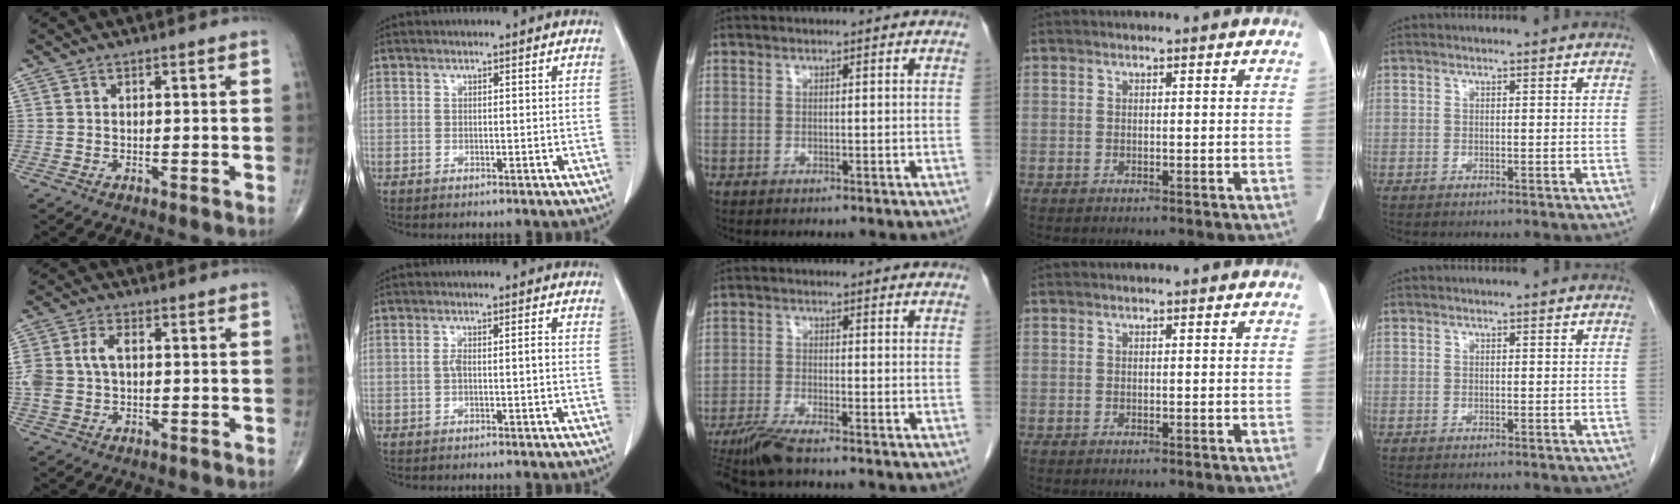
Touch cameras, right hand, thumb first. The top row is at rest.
{"thumb": {"total": 6.5, "force": [0.4, 4.0, 5.1], "torque": [-0.128, 0.018, 0.009]}, "index": {"total": 2.4, "force": [-0.4, 0.5, 2.3], "torque": [-0.041, 0.003, -0.007]}, "middle": {"total": 5.2, "force": [-4.2, -0.2, 3.0], "torque": [-0.060, -0.017, -0.082]}}